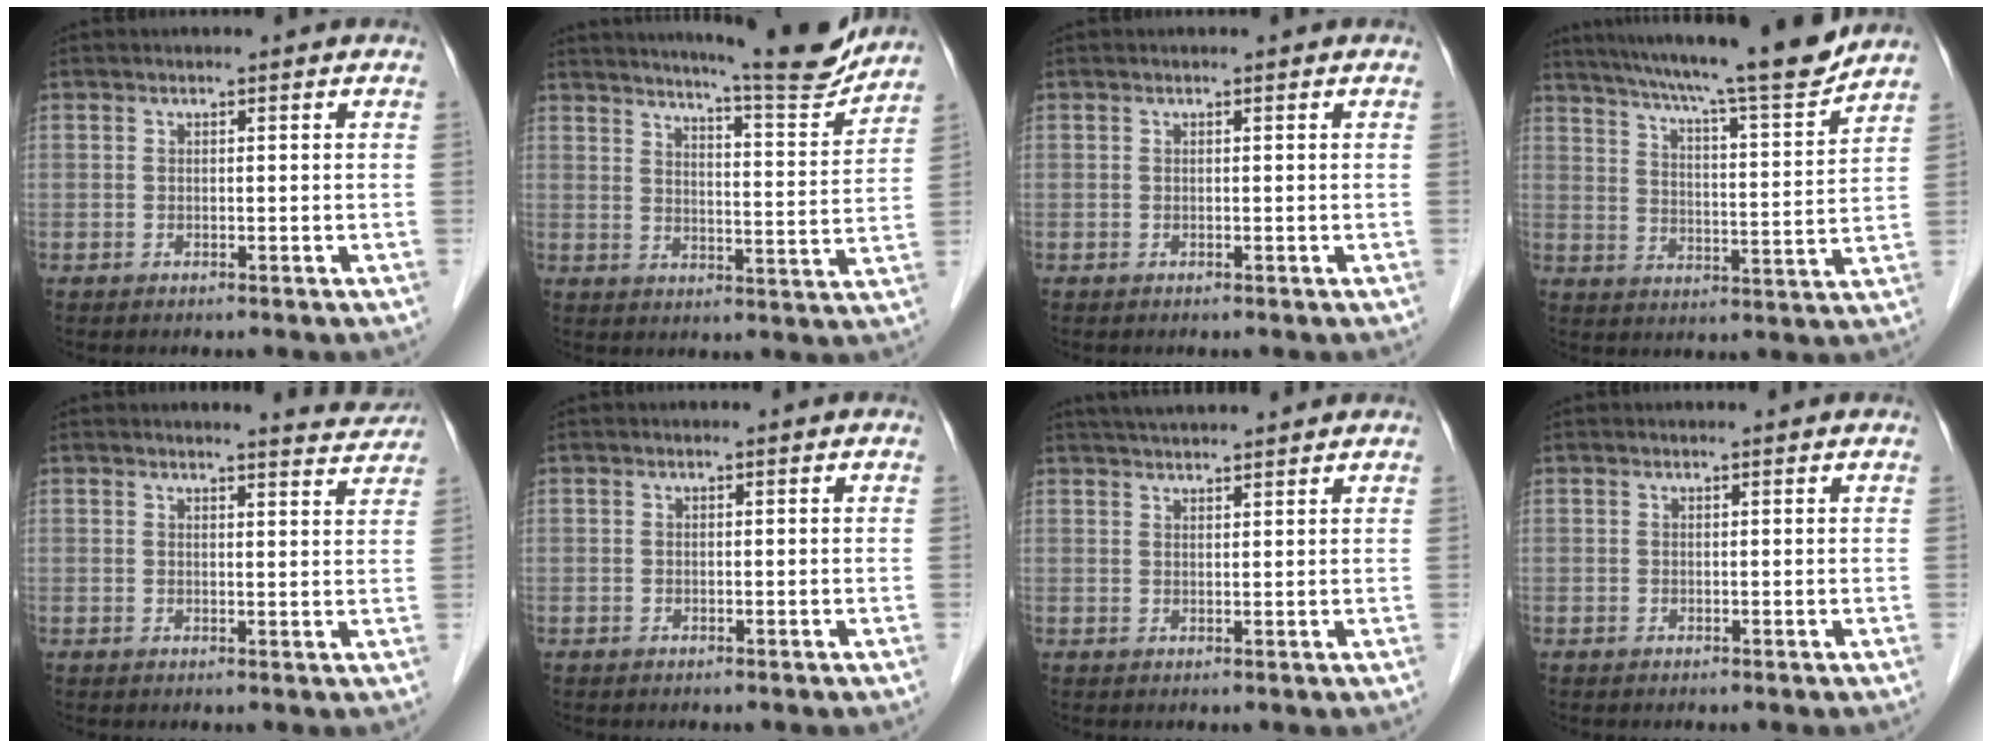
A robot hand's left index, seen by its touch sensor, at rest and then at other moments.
{"total": 14.6, "force": [13.6, 0.1, 5.4], "torque": [-0.083, -0.034, 0.177]}
{"total": 0.0}
{"total": 18.1, "force": [15.9, -0.5, 8.6], "torque": [-0.139, -0.019, 0.229]}
{"total": 4.7, "force": [4.7, 0.0, 0.3], "torque": [-0.012, -0.021, 0.041]}
{"total": 0.0}
{"total": 8.1, "force": [7.4, 0.3, 3.2], "torque": [-0.053, 0.035, 0.108]}
{"total": 1.0, "force": [1.0, 0.0, 0.1], "torque": [-0.010, 0.003, 0.012]}